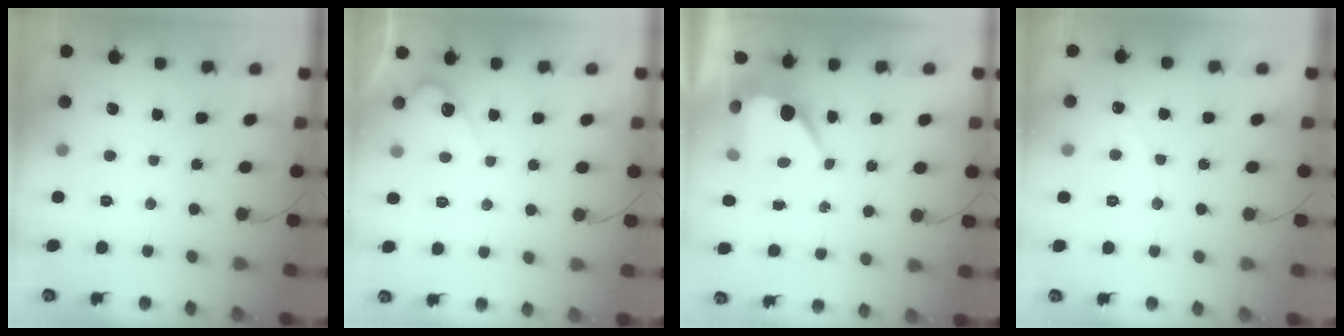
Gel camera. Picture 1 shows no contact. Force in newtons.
{"total": 3.9, "press": 3.9, "slide": 0.3}
{"total": 7.6, "press": 7.5, "slide": 0.9}
{"total": 2.8, "press": 2.8, "slide": 0.2}